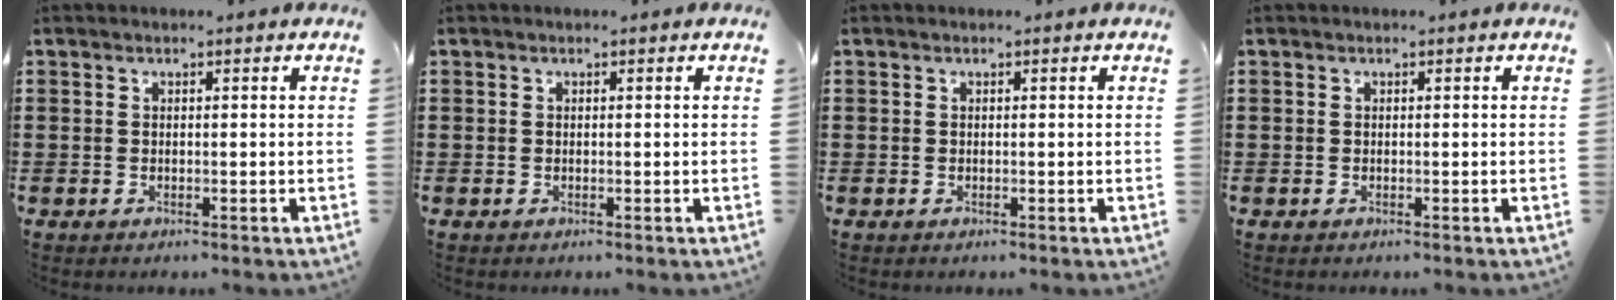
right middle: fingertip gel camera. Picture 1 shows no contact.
{"total": 0.0}
{"total": 0.0}
{"total": 0.0}